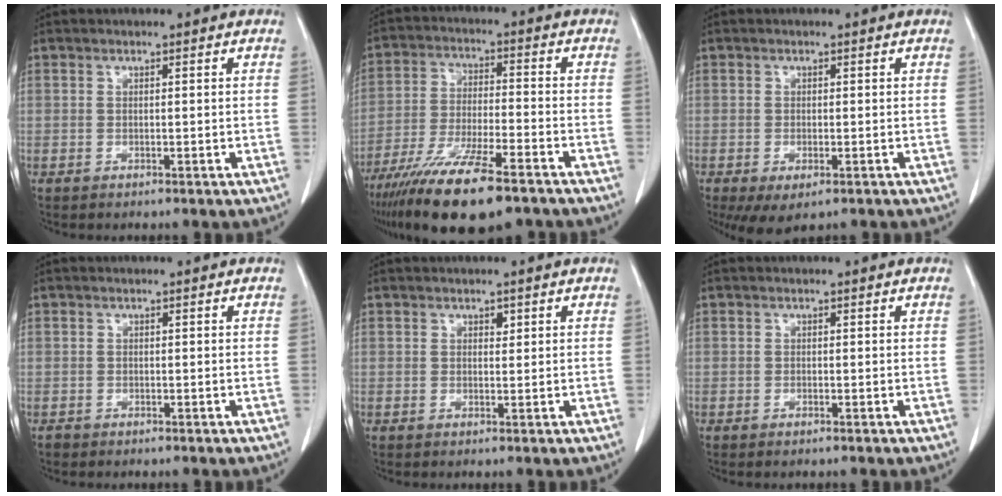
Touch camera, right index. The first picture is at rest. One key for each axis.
{"total": 16.3, "fx": -11.6, "fy": 2.5, "fz": 11.2, "tx": -0.206, "ty": -0.042, "tz": -0.201}
{"total": 4.8, "fx": -2.6, "fy": 1.9, "fz": 3.5, "tx": -0.057, "ty": -0.013, "tz": -0.034}
{"total": 0.8, "fx": -0.5, "fy": 0.6, "fz": -0.1, "tx": -0.006, "ty": 0.003, "tz": -0.011}
{"total": 0.8, "fx": 0.4, "fy": 0.5, "fz": 0.5, "tx": -0.006, "ty": -0.003, "tz": 0.006}
{"total": 0.6, "fx": -0.5, "fy": 0.1, "fz": 0.4, "tx": -0.010, "ty": -0.001, "tz": -0.005}